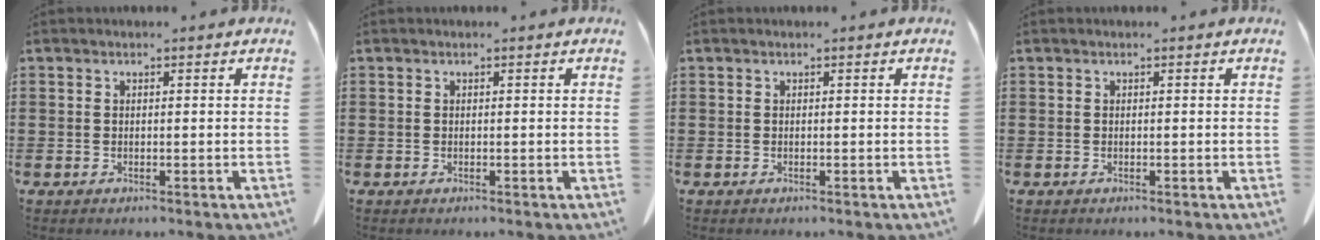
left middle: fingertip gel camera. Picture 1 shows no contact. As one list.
[{"total": 0.0}, {"total": 0.0}, {"total": 0.0}]